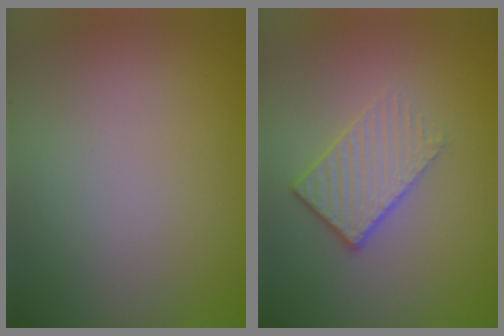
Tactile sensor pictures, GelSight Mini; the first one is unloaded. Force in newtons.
{"total": 3.1, "press": 2.7, "slide": 1.7}